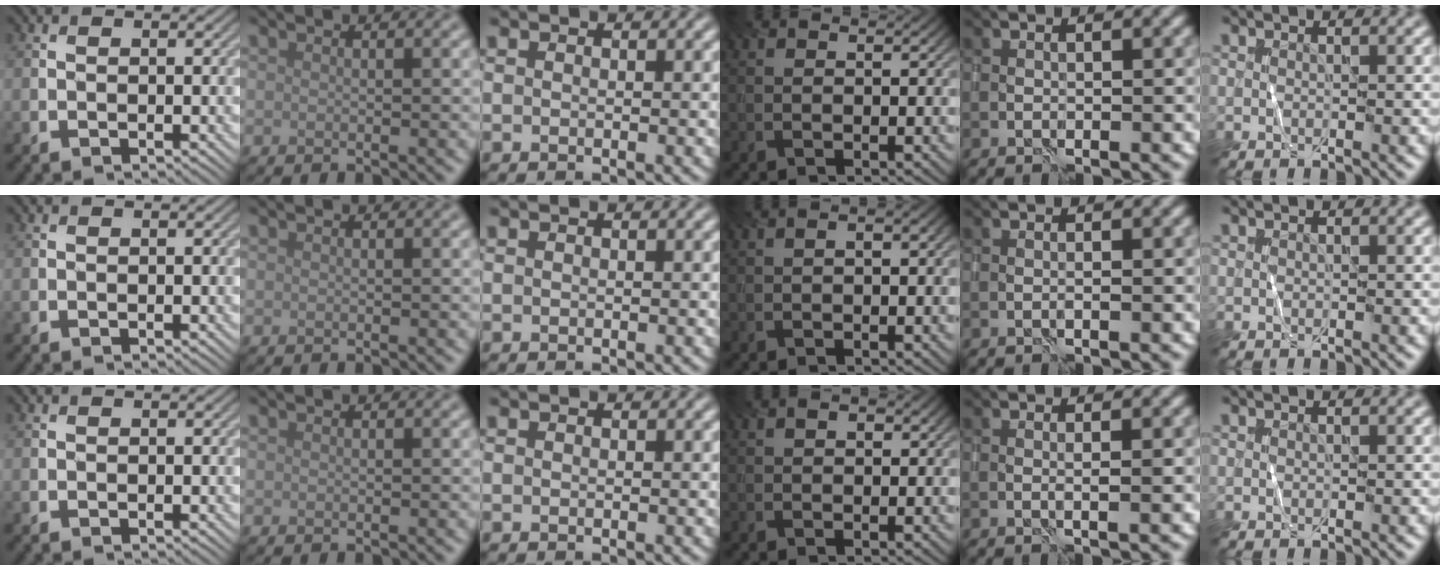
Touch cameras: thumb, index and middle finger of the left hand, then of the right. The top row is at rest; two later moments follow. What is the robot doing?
{"motion": "wrap", "object": "sponge"}